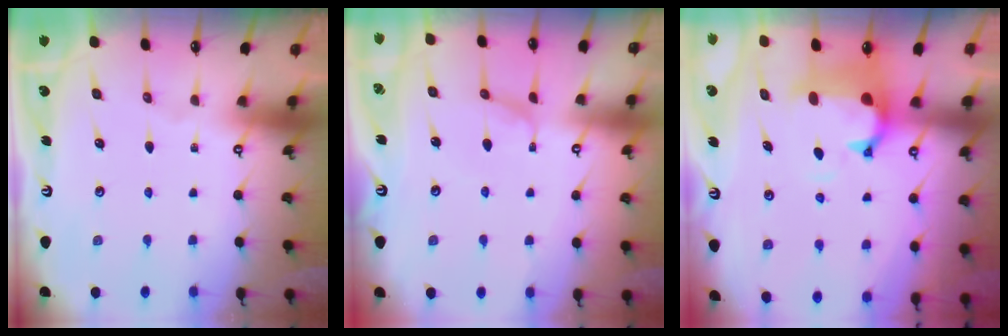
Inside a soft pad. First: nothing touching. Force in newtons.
{"total": 0.9, "press": 0.8, "slide": 0.4}
{"total": 1.4, "press": 0.4, "slide": 1.3}